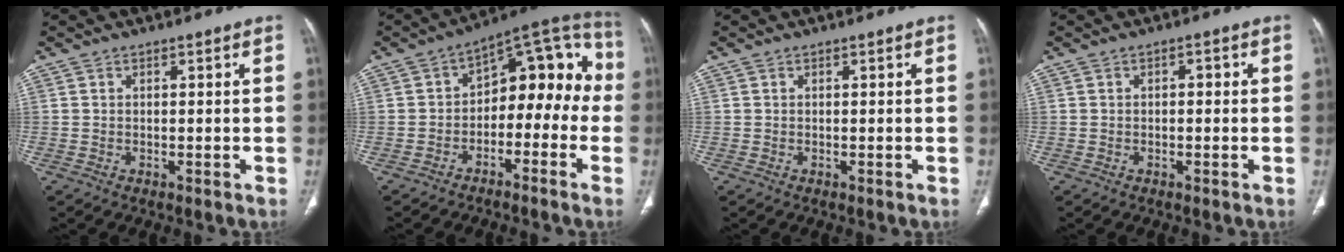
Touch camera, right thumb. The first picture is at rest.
{"total": 15.0, "force": [-2.8, 9.4, 11.3], "torque": [-0.097, 0.079, -0.047]}
{"total": 0.0}
{"total": 1.3, "force": [0.0, 0.8, 1.0], "torque": [-0.010, 0.004, -0.004]}